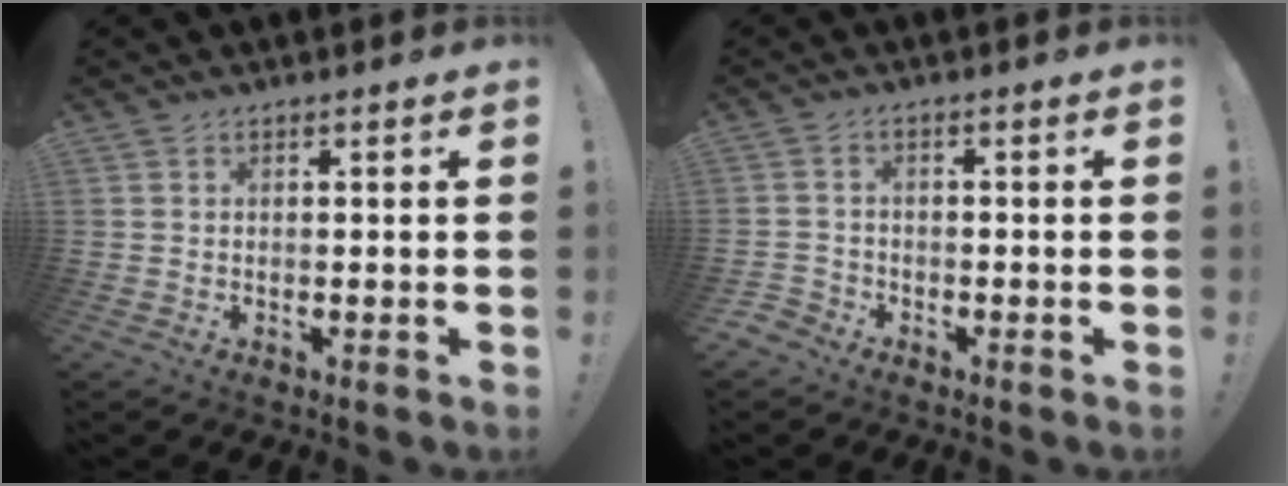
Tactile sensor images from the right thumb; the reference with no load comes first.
{"total": 2.5, "force": [-1.8, 1.6, 0.5], "torque": [-0.011, 0.004, -0.036]}